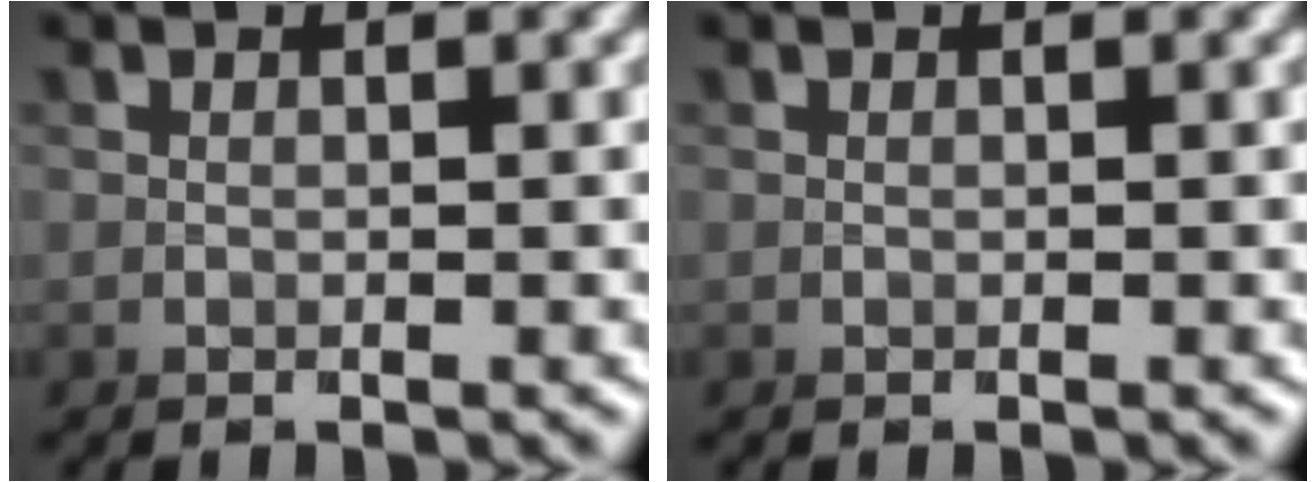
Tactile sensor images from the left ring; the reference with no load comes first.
{"total": 0.0}